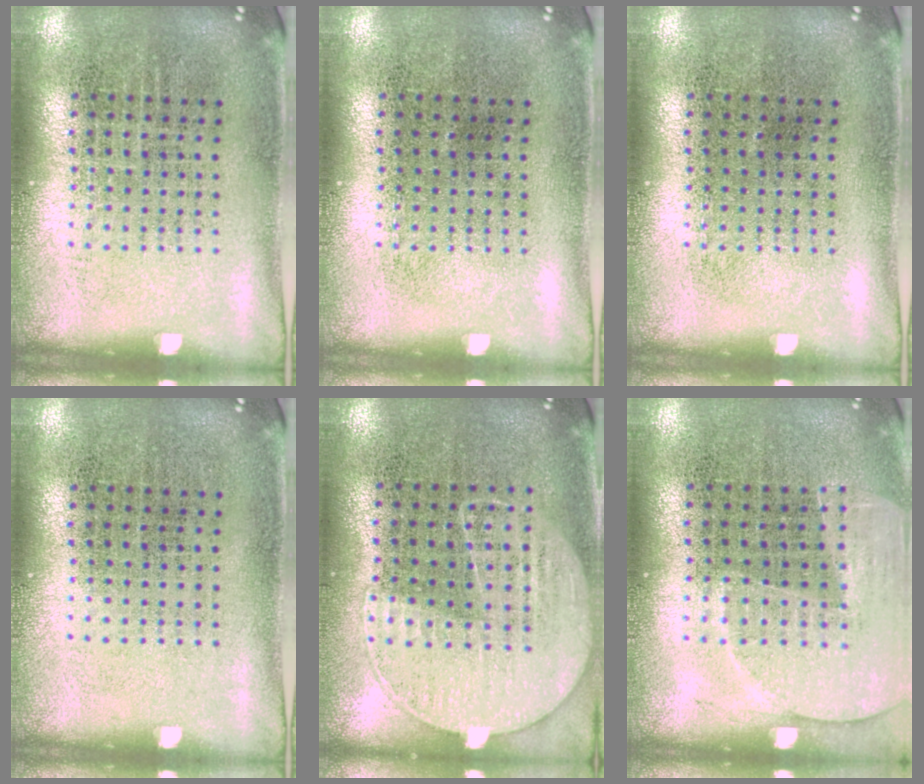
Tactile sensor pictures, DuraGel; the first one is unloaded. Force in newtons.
{"total": 0.0}
{"total": 0.0}
{"total": 0.0}
{"total": 1.3, "press": 1.1, "slide": 0.6}
{"total": 1.5, "press": 1.4, "slide": 0.3}